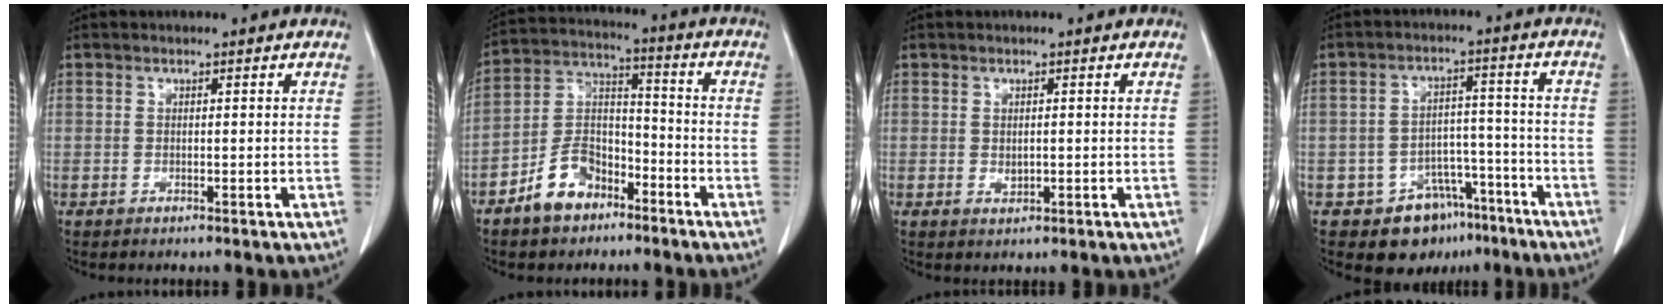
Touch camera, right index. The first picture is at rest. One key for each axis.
{"total": 9.3, "fx": -5.8, "fy": 5.4, "fz": 4.7, "tx": -0.101, "ty": 0.018, "tz": -0.108}
{"total": 1.2, "fx": 0.0, "fy": 0.7, "fz": 1.0, "tx": -0.016, "ty": -0.003, "tz": 0.004}
{"total": 8.6, "fx": -5.3, "fy": 6.3, "fz": 2.5, "tx": -0.023, "ty": 0.032, "tz": -0.069}